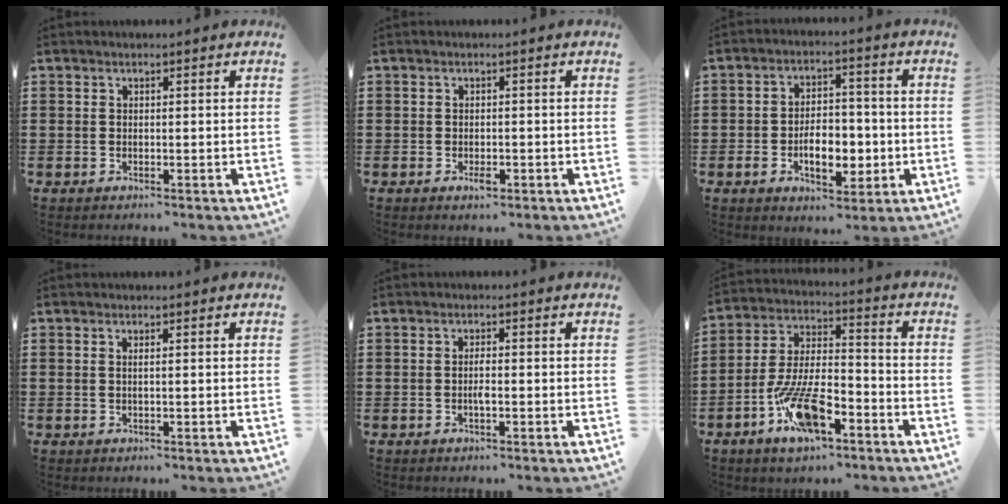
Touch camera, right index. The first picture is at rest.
{"total": 1.4, "force": [-0.6, 0.6, 1.1], "torque": [-0.022, -0.003, -0.011]}
{"total": 8.0, "force": [-2.2, 4.5, 6.2], "torque": [-0.099, 0.007, -0.042]}
{"total": 0.7, "force": [0.1, 0.0, 0.7], "torque": [-0.014, -0.002, 0.002]}
{"total": 1.7, "force": [-0.4, 0.4, 1.6], "torque": [-0.041, -0.001, -0.011]}
{"total": 11.7, "force": [-6.1, 4.1, 9.1], "torque": [-0.193, 0.006, -0.112]}